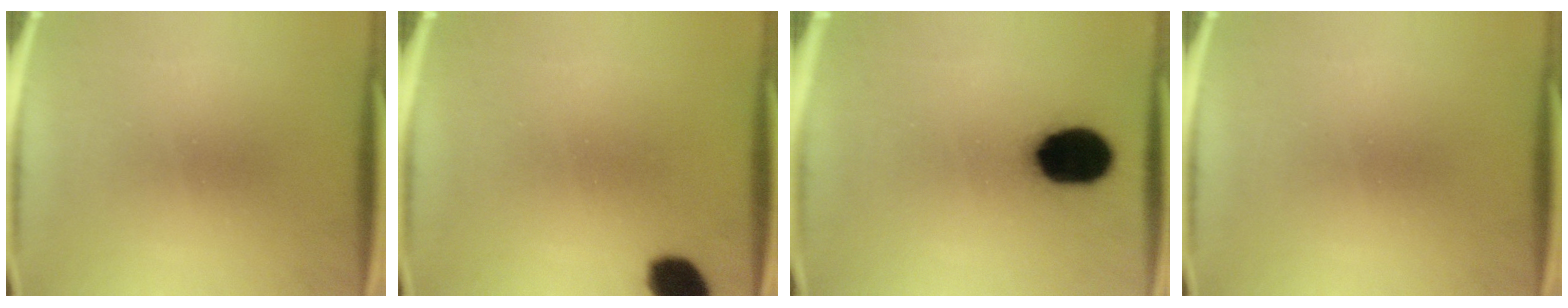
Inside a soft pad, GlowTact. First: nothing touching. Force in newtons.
{"total": 7.6}
{"total": 15.6}
{"total": 0.0}